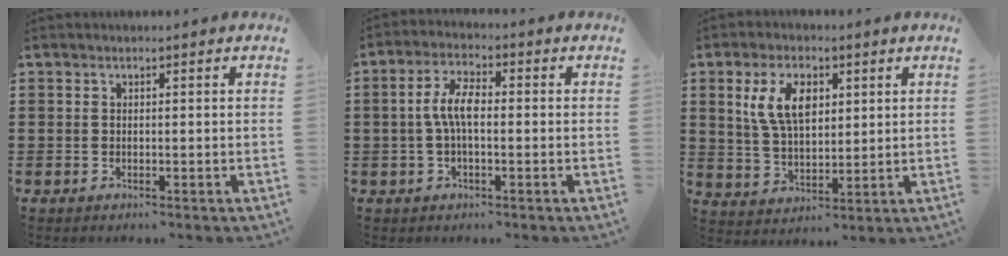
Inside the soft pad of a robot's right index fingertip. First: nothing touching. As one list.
[{"total": 5.4, "force": [-0.2, 2.0, 5.0], "torque": [-0.112, 0.002, -0.009]}, {"total": 7.7, "force": [2.9, 4.2, 5.7], "torque": [-0.132, 0.013, 0.051]}]